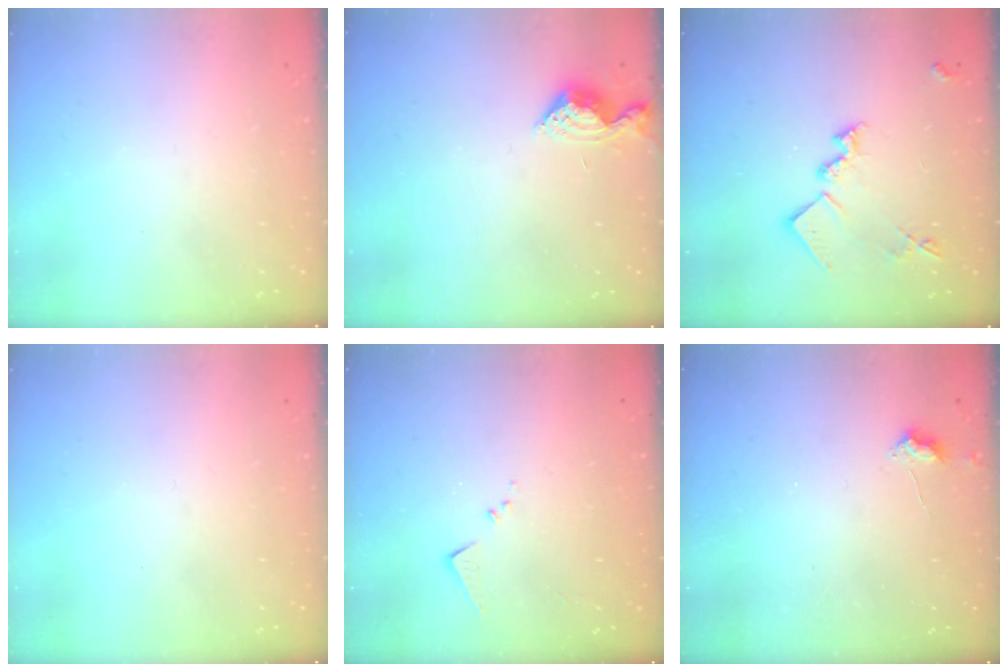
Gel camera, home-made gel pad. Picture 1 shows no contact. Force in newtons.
{"total": 7.0, "press": 6.9, "slide": 0.8}
{"total": 13.9, "press": 13.9, "slide": 0.7}
{"total": 0.0}
{"total": 6.4, "press": 6.4, "slide": 0.4}
{"total": 3.0, "press": 2.9, "slide": 0.5}